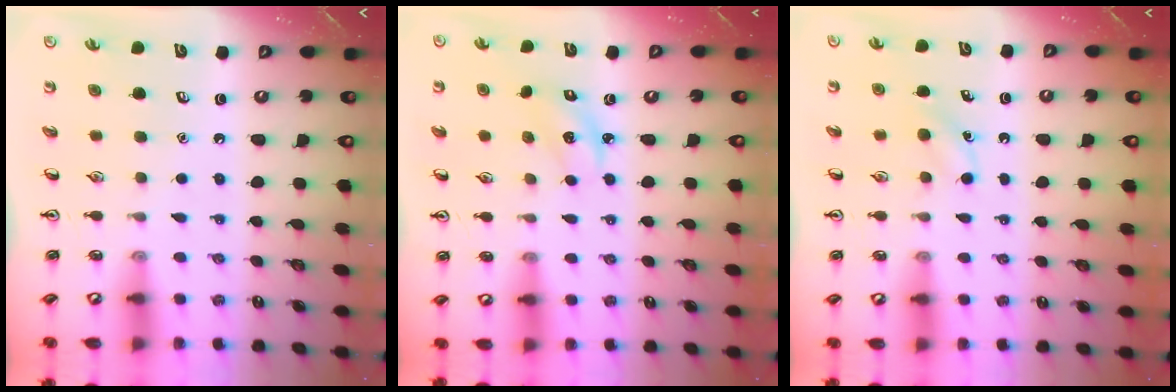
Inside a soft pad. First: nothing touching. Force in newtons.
{"total": 2.6, "press": 2.5, "slide": 0.6}
{"total": 3.4, "press": 3.2, "slide": 1.0}